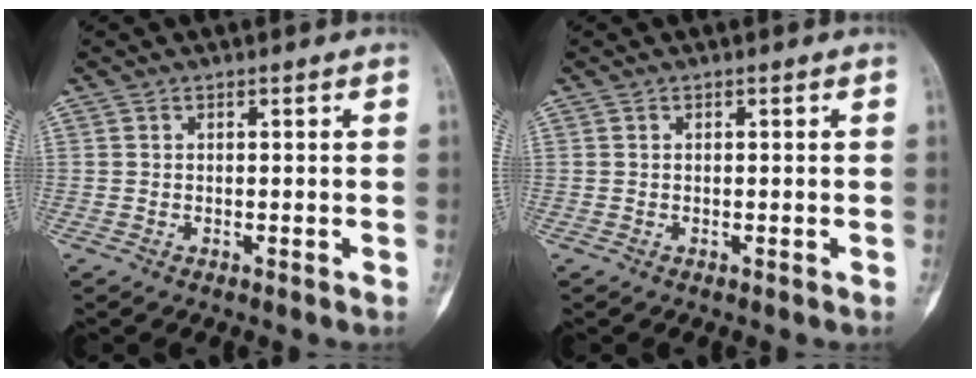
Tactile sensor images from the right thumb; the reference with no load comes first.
{"total": 0.0}